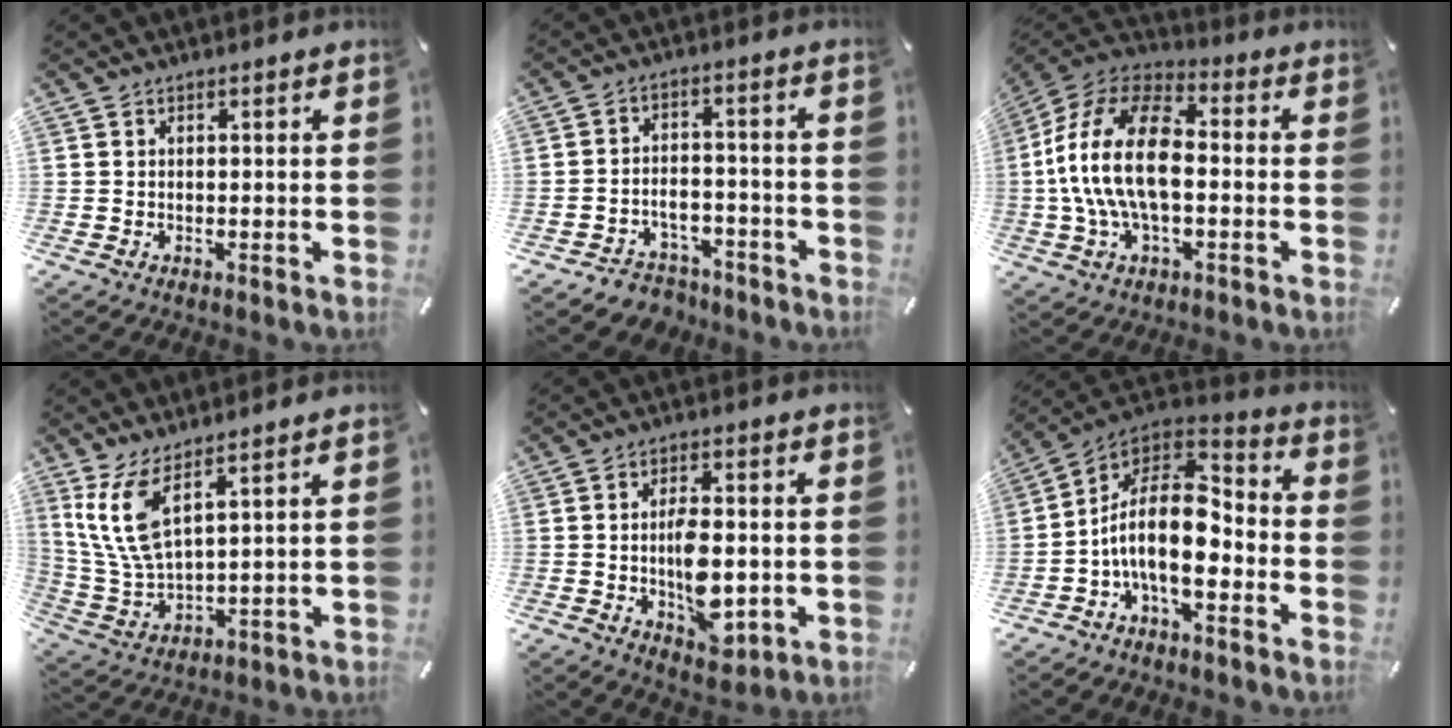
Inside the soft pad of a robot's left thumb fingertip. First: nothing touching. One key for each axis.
{"total": 4.9, "fx": -3.3, "fy": 3.4, "fz": 1.1, "tx": -0.014, "ty": 0.018, "tz": -0.060}
{"total": 18.9, "fx": -1.6, "fy": 10.9, "fz": 15.3, "tx": -0.320, "ty": 0.012, "tz": -0.030}
{"total": 11.1, "fx": 6.5, "fy": 4.2, "fz": 7.9, "tx": -0.198, "ty": -0.031, "tz": 0.117}
{"total": 10.5, "fx": -1.4, "fy": 5.6, "fz": 8.7, "tx": -0.130, "ty": -0.008, "tz": -0.020}
{"total": 16.5, "fx": -2.8, "fy": 8.8, "fz": 13.7, "tx": -0.279, "ty": 0.000, "tz": -0.051}